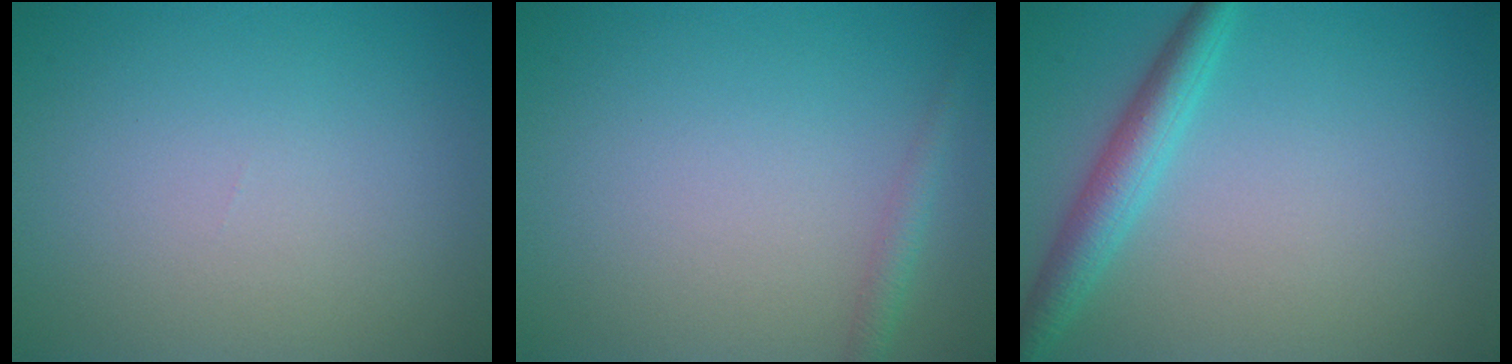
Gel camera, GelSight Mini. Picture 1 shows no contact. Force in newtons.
{"total": 1.4, "press": 1.4, "slide": 0.1}
{"total": 3.4, "press": 3.4, "slide": 0.1}